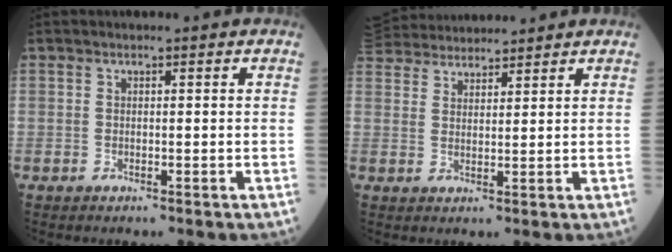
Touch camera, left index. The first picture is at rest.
{"total": 8.6, "force": [8.3, 1.1, 1.8], "torque": [-0.041, 0.039, 0.142]}